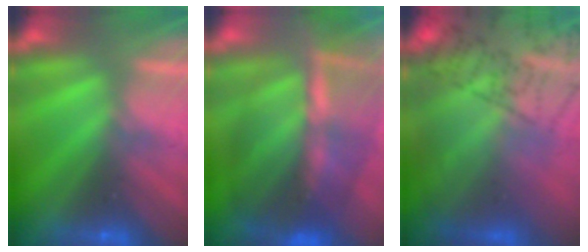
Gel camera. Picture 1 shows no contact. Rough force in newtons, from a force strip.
{"total": 10.2}
{"total": 9.6}